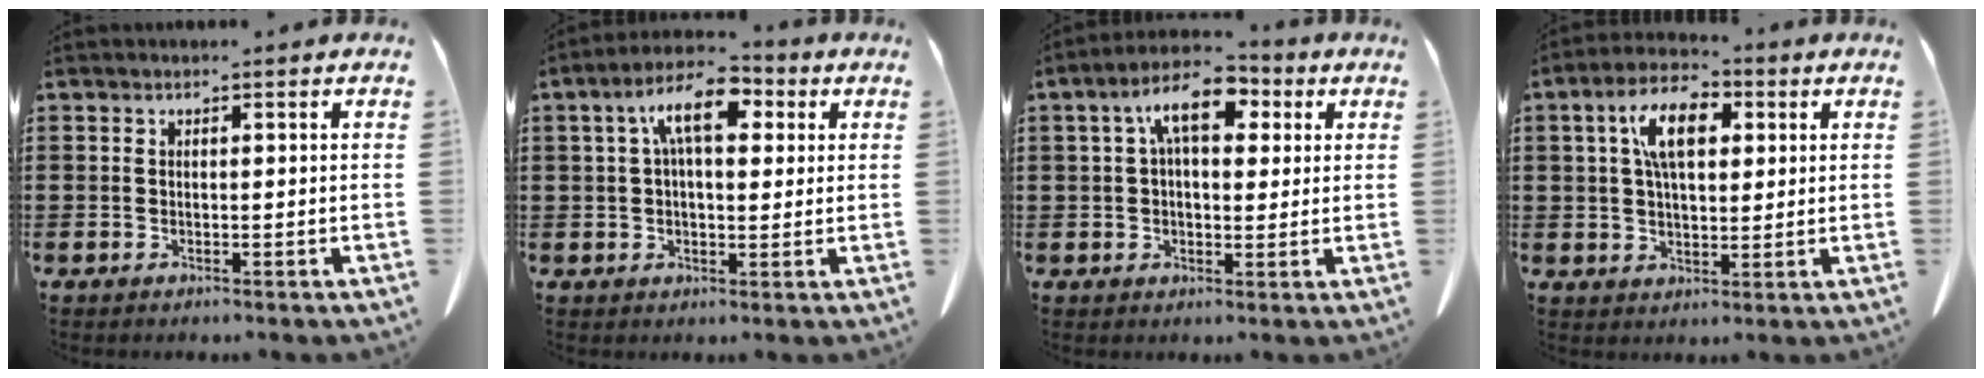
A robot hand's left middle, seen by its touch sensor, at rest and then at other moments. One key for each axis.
{"total": 9.0, "fx": 3.4, "fy": 4.1, "fz": 7.3, "tx": -0.128, "ty": 0.006, "tz": 0.053}
{"total": 9.0, "fx": 3.7, "fy": 4.6, "fz": 6.8, "tx": -0.123, "ty": 0.007, "tz": 0.058}
{"total": 8.5, "fx": 2.8, "fy": 4.3, "fz": 6.7, "tx": -0.127, "ty": 0.012, "tz": 0.045}